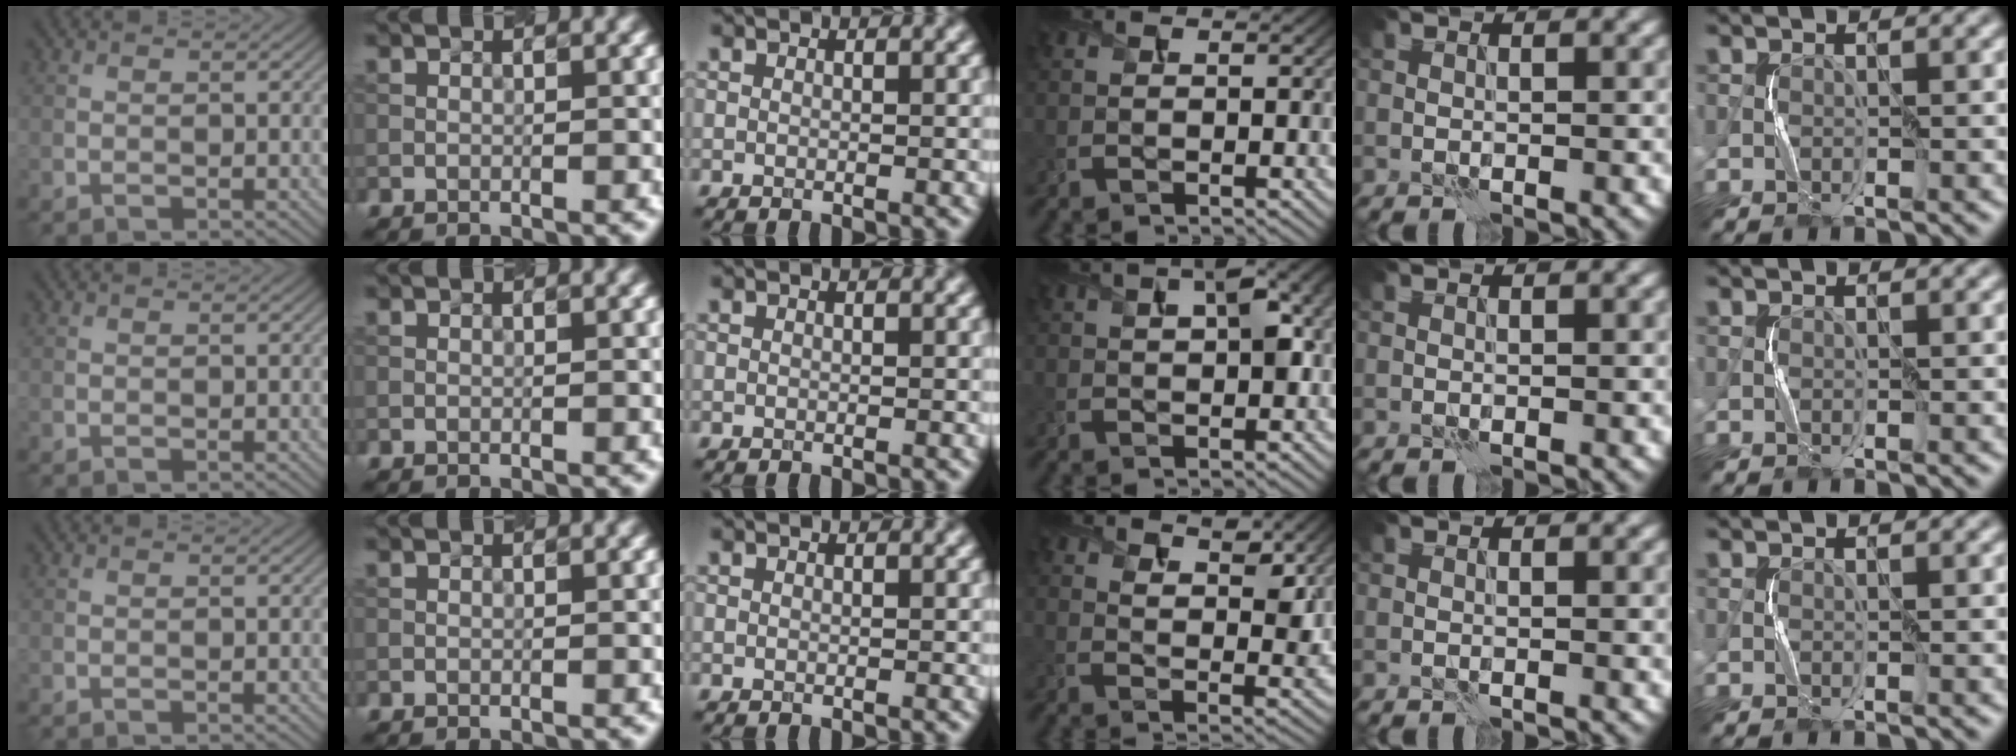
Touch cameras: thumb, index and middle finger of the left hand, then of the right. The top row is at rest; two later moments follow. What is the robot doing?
{"motion": "squeeze", "object": "air blower"}